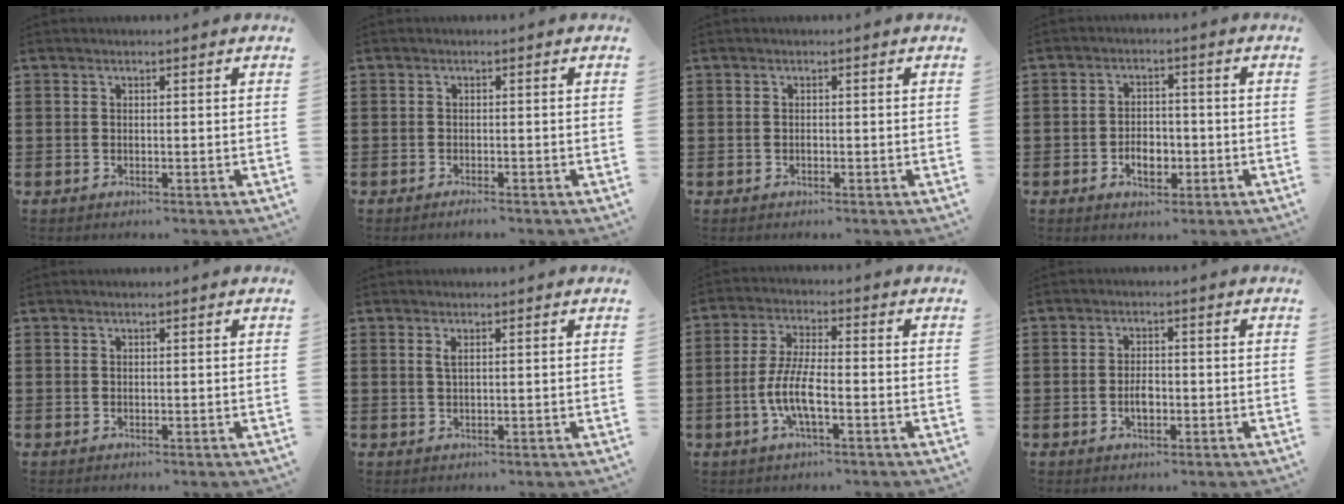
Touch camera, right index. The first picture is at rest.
{"total": 1.0, "force": [-0.9, 0.0, 0.4], "torque": [-0.010, -0.005, -0.017]}
{"total": 0.5, "force": [-0.2, 0.3, 0.4], "torque": [-0.010, -0.001, -0.003]}
{"total": 4.4, "force": [-1.6, 2.8, 3.0], "torque": [-0.048, 0.002, -0.029]}
{"total": 0.0}
{"total": 1.1, "force": [0.4, 0.2, 1.0], "torque": [-0.020, 0.004, 0.006]}
{"total": 6.8, "force": [-2.3, 1.7, 6.1], "torque": [-0.144, -0.014, -0.052]}
{"total": 2.8, "force": [-0.7, 1.3, 2.4], "torque": [-0.045, 0.002, -0.013]}